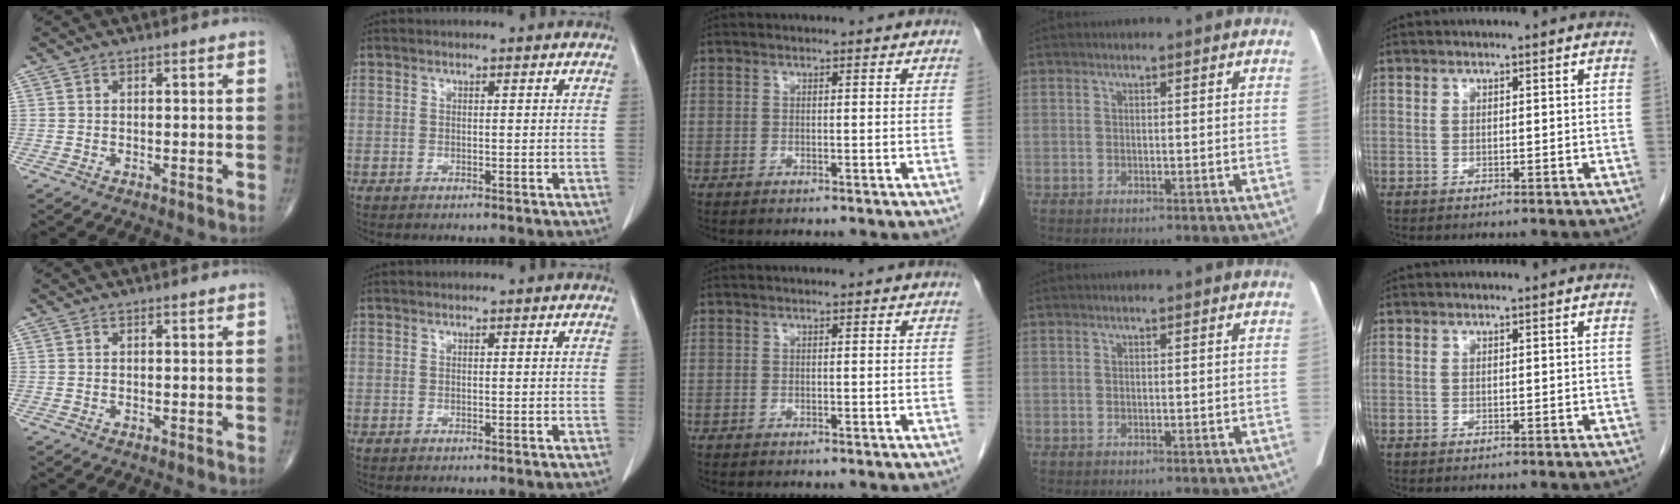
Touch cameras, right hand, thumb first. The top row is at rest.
{}